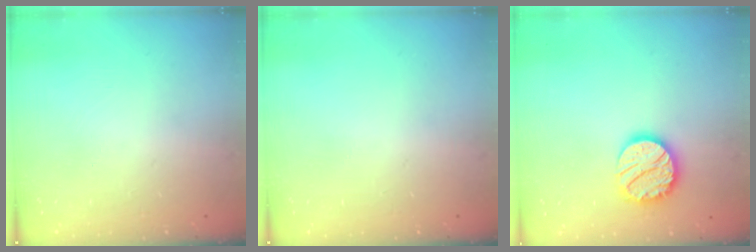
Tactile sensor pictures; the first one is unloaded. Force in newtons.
{"total": 0.0}
{"total": 15.2, "press": 15.1, "slide": 1.1}